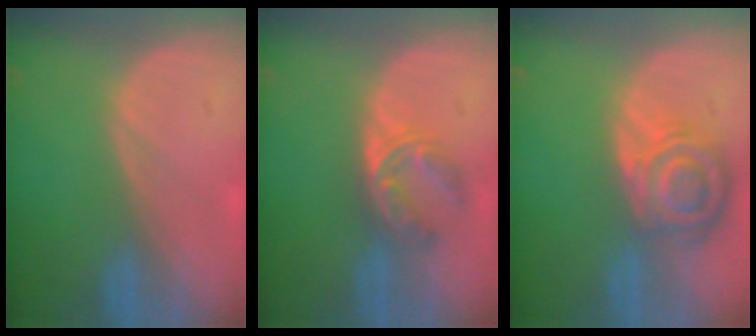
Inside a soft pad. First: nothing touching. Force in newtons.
{"total": 5.9, "press": 5.0, "slide": 3.2}
{"total": 8.3, "press": 7.3, "slide": 3.9}